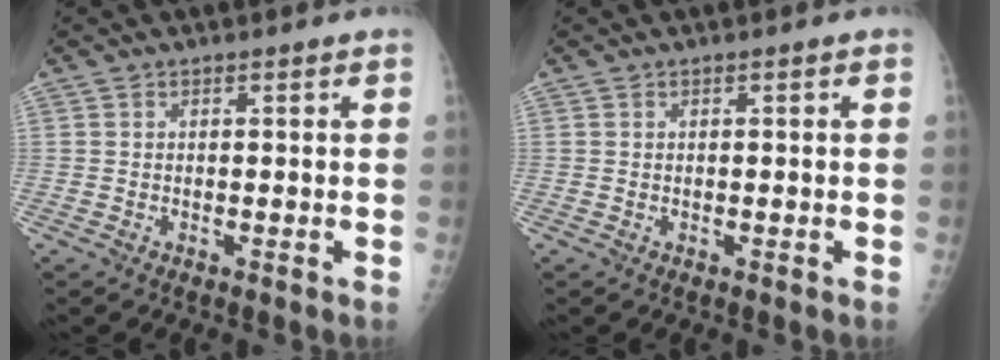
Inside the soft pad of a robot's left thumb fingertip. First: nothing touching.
{"total": 0.0}